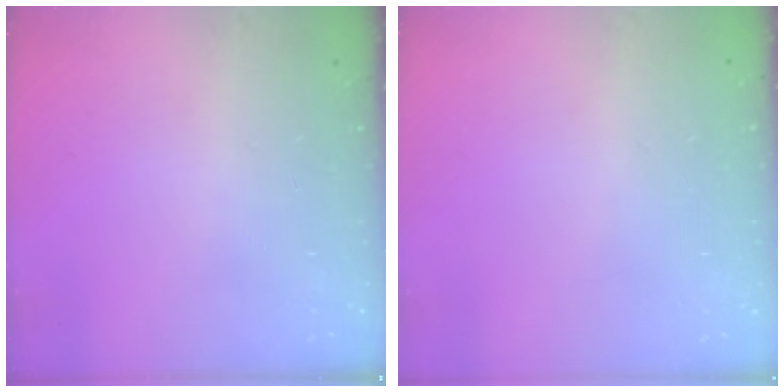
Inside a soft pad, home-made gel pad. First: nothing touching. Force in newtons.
{"total": 0.0}